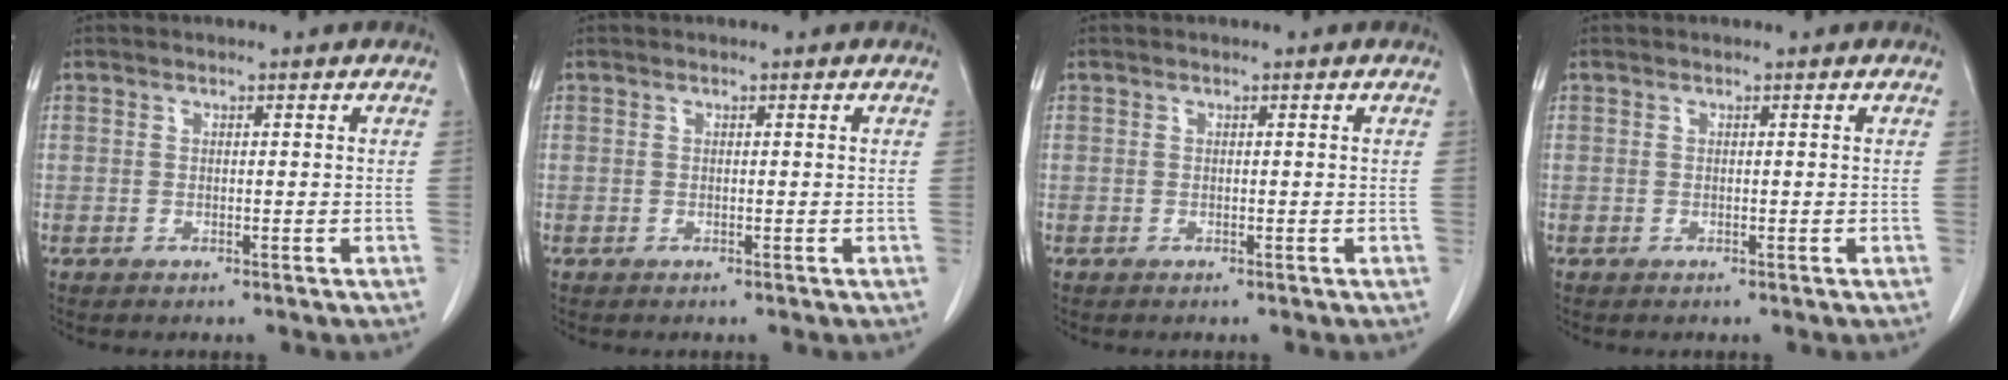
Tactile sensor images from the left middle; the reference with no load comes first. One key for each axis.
{"total": 0.0}
{"total": 0.0}
{"total": 0.0}